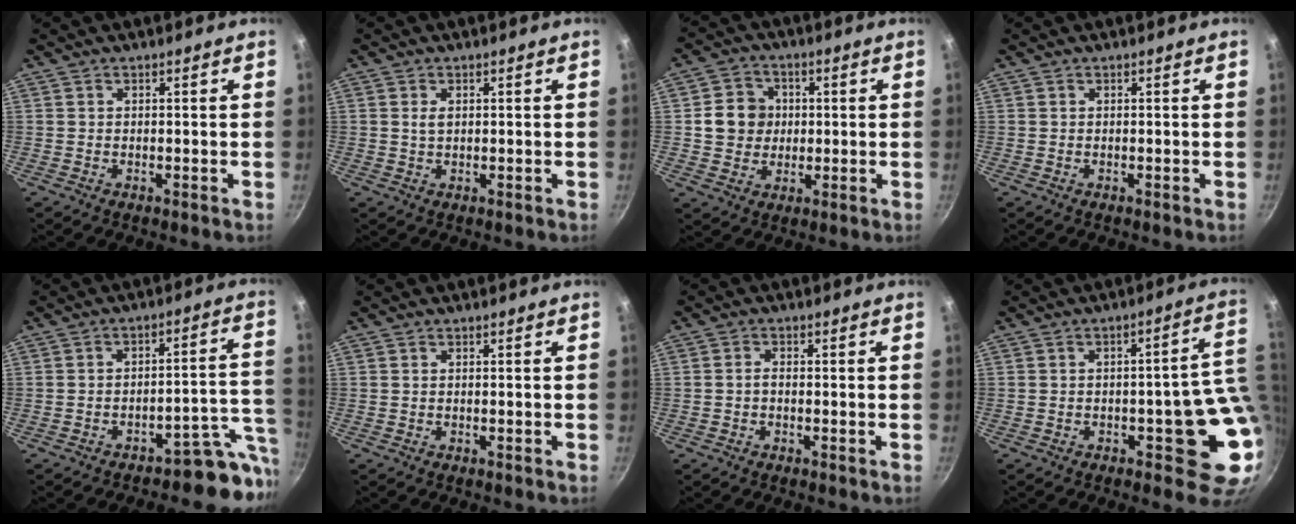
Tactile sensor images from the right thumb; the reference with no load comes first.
{"total": 1.7, "force": [0.4, 1.1, 1.3], "torque": [-0.024, -0.001, 0.007]}
{"total": 8.0, "force": [0.8, 7.3, 3.1], "torque": [-0.021, 0.009, 0.007]}
{"total": 0.0}
{"total": 8.8, "force": [-5.8, 3.6, 5.5], "torque": [-0.023, 0.065, -0.086]}
{"total": 0.0}
{"total": 1.5, "force": [-0.4, 1.0, 1.1], "torque": [-0.018, 0.009, -0.010]}
{"total": 12.1, "force": [-0.8, 5.1, 11.0], "torque": [-0.070, 0.010, -0.008]}